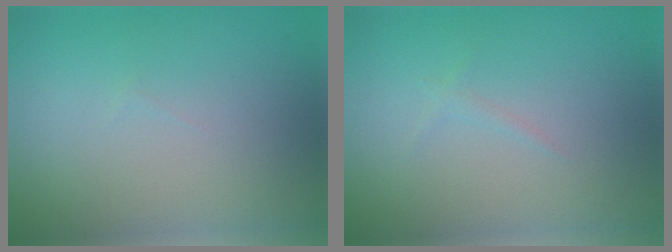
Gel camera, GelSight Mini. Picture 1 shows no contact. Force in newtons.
{"total": 0.6, "press": 0.6, "slide": 0.1}